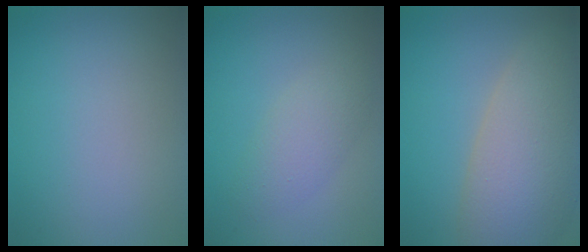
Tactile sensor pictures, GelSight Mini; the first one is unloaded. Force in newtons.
{"total": 2.8, "press": 2.8, "slide": 0.2}
{"total": 9.7, "press": 9.6, "slide": 0.9}